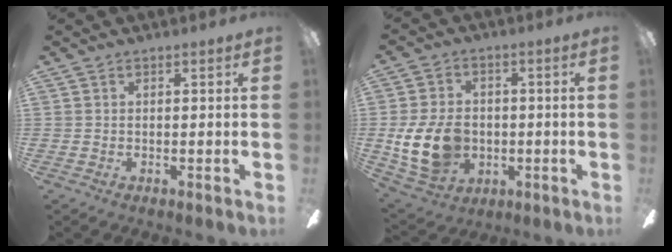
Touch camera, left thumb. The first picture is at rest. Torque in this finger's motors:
{"motor_torque": [0.61, 2.94, 1.49, -0.12, 0.14]}